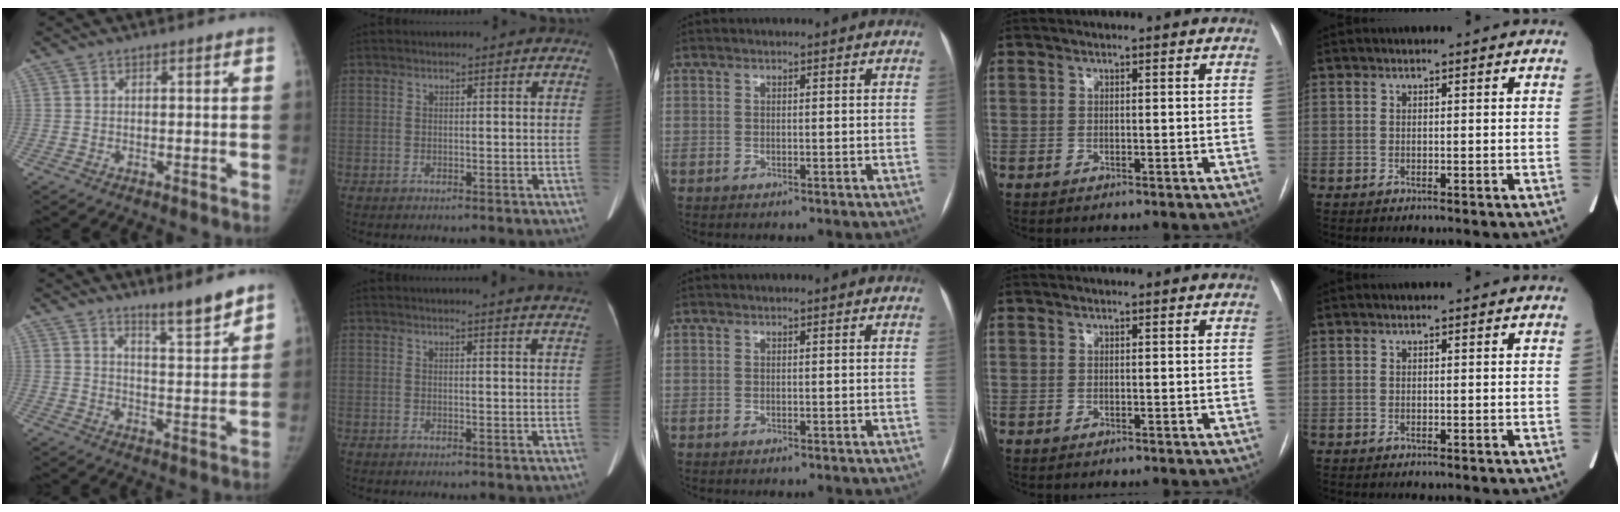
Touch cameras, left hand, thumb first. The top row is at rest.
{"thumb": {"total": 6.9, "force": [5.7, 0.5, 3.8], "torque": [-0.054, -0.053, 0.093]}, "index": {"total": 7.9, "force": [7.4, -0.6, 2.6], "torque": [-0.028, -0.009, 0.062]}}